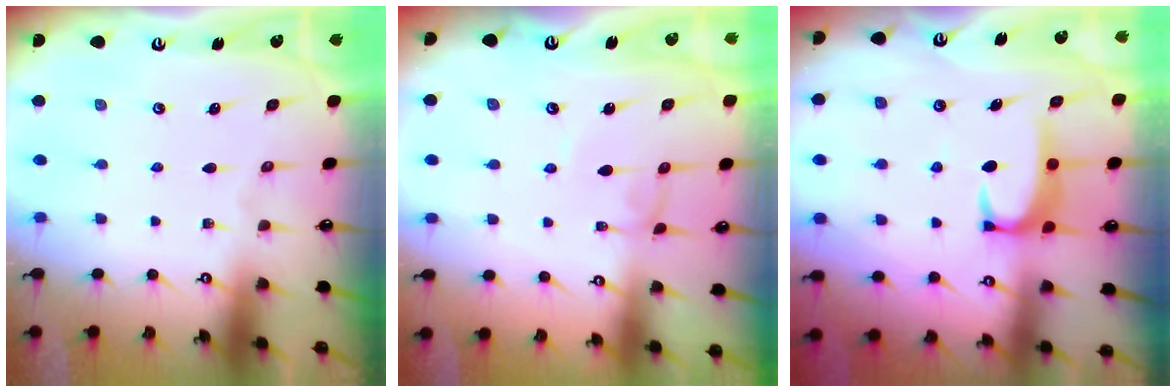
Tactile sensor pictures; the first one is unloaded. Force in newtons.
{"total": 0.0}
{"total": 2.8, "press": 2.8, "slide": 0.3}